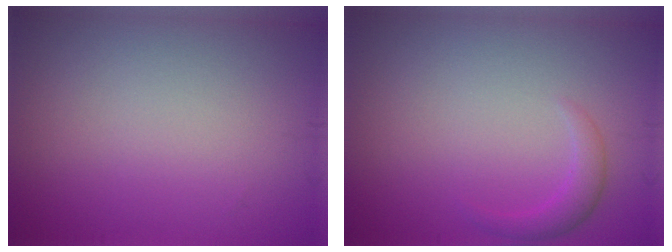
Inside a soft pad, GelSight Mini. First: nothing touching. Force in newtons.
{"total": 1.6, "press": 1.6, "slide": 0.1}